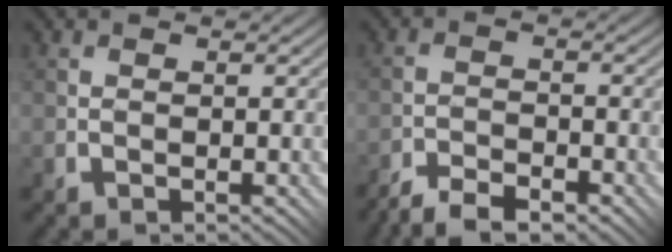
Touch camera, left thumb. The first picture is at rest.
{"total": 5.0, "force": [-4.3, 1.2, 2.3], "torque": [-0.036, 0.002, -0.081]}